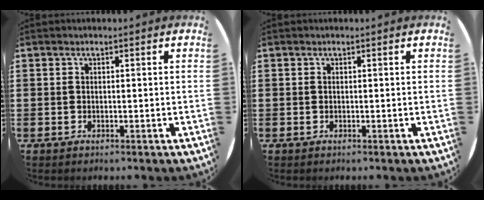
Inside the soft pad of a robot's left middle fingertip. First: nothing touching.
{"total": 0.0}